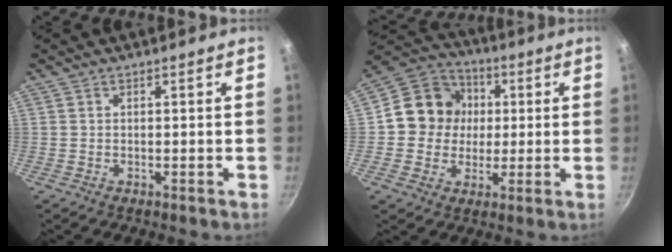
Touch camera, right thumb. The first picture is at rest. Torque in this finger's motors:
{"motor_torque": [1.05, 1.88, 0.46, -0.65, 0.07]}